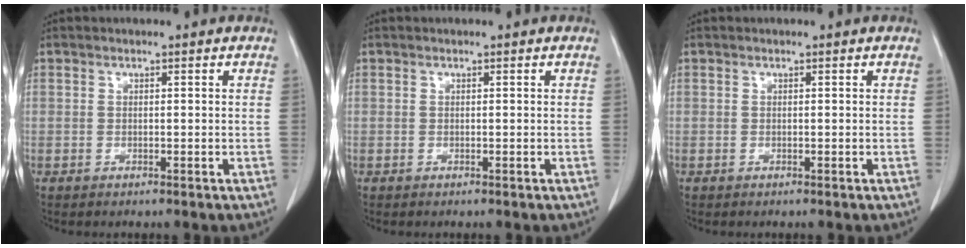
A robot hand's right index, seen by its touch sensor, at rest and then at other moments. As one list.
[{"total": 0.0}, {"total": 0.0}]